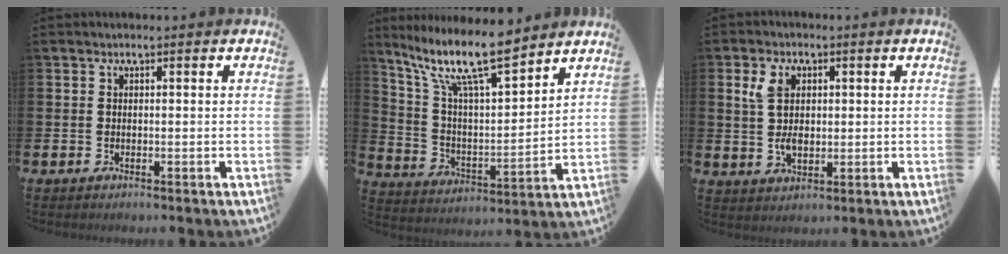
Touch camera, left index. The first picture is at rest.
{"total": 12.8, "force": [10.1, 2.8, 7.3], "torque": [-0.163, -0.047, 0.175]}
{"total": 5.0, "force": [1.6, 3.1, 3.6], "torque": [-0.066, 0.008, 0.025]}